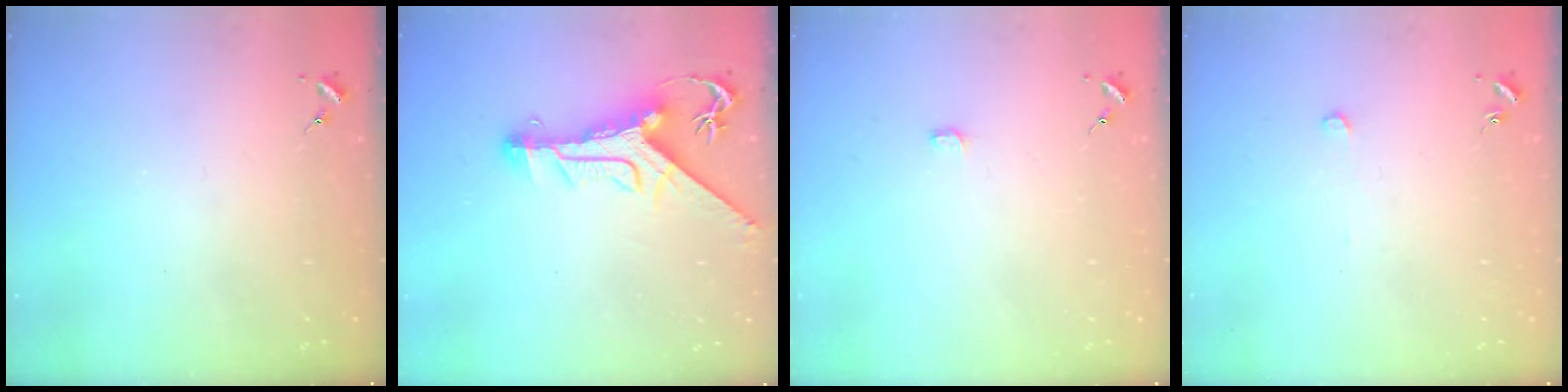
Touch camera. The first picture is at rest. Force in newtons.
{"total": 11.8, "press": 11.7, "slide": 1.1}
{"total": 2.2, "press": 2.2, "slide": 0.2}
{"total": 2.9, "press": 2.9, "slide": 0.1}